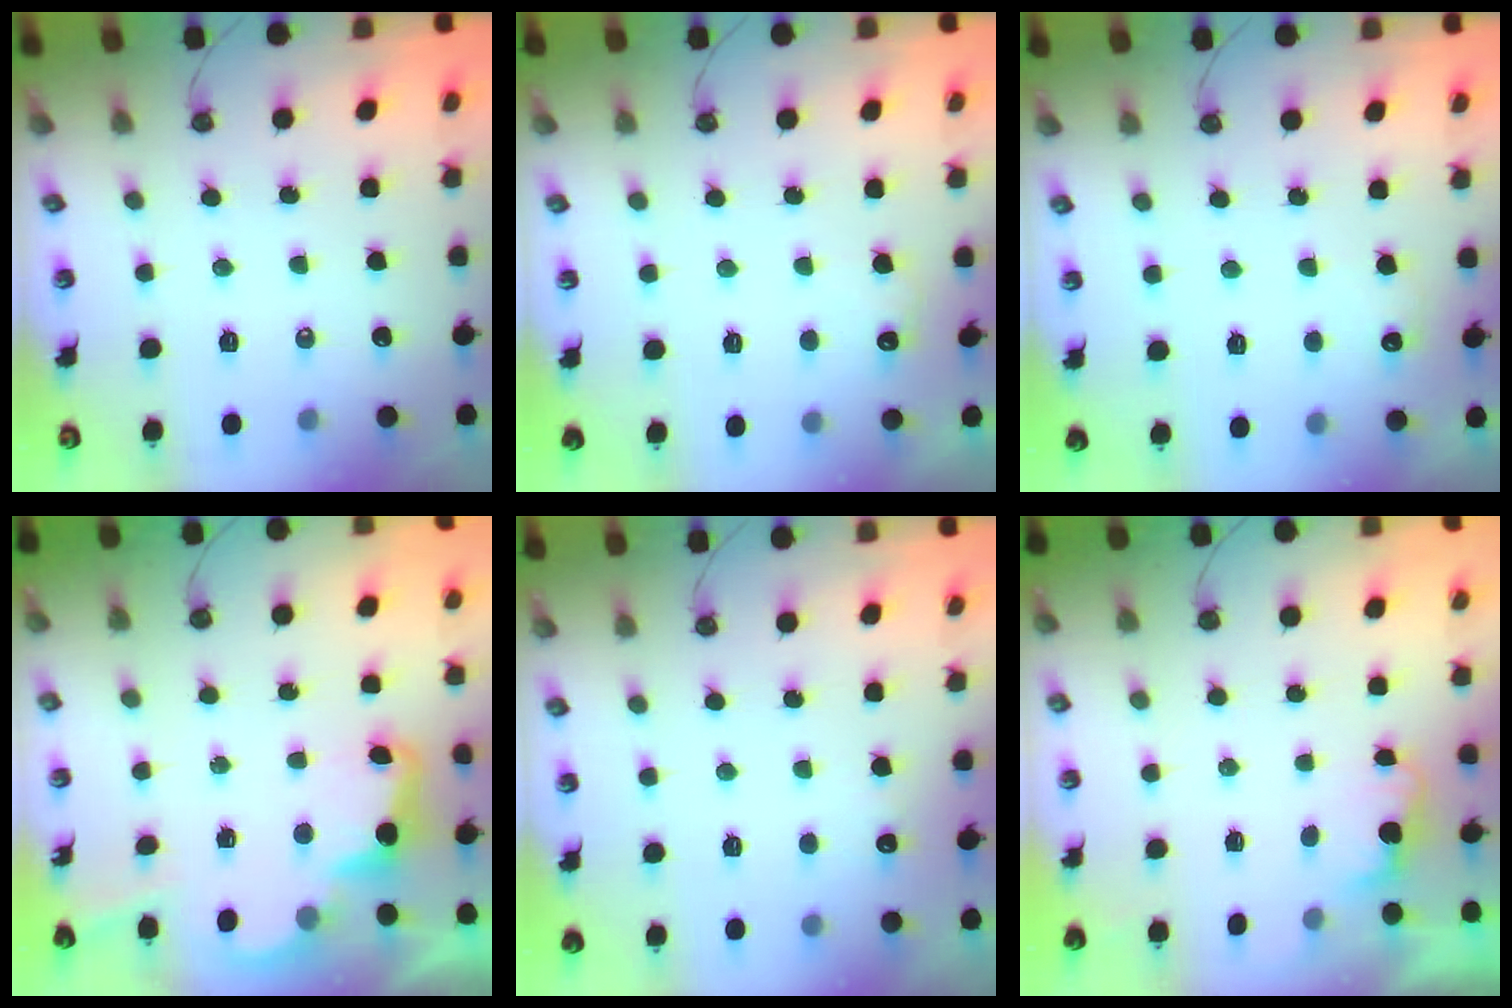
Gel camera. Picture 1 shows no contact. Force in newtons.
{"total": 4.7, "press": 4.5, "slide": 1.3}
{"total": 6.6, "press": 6.6, "slide": 0.5}
{"total": 3.4, "press": 3.3, "slide": 0.5}
{"total": 4.3, "press": 4.2, "slide": 1.0}
{"total": 1.3, "press": 1.1, "slide": 0.8}